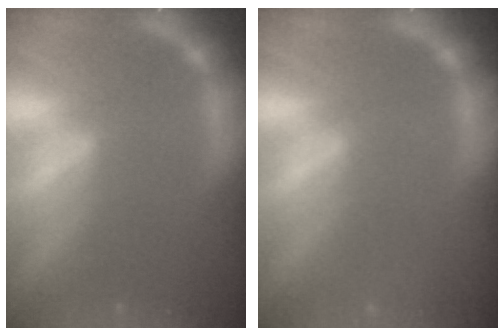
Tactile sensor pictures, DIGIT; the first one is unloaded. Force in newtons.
{"total": 1.4}